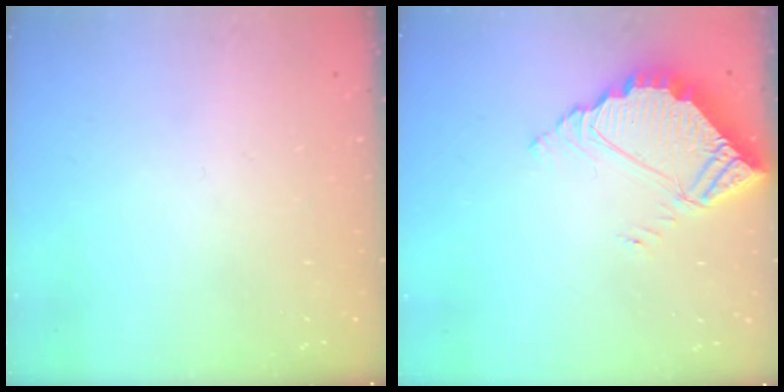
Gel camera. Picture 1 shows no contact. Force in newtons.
{"total": 5.9, "press": 5.9, "slide": 0.4}